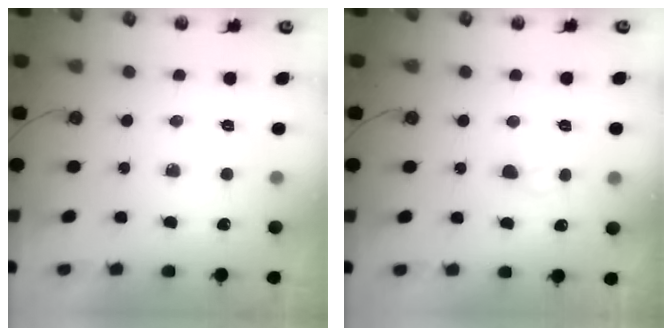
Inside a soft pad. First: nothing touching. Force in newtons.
{"total": 3.4, "press": 3.4, "slide": 0.4}